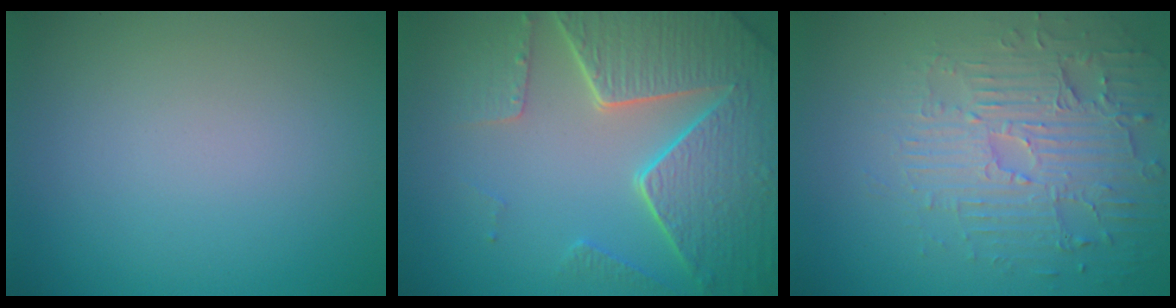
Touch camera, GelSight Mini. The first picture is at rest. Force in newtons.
{"total": 8.3, "press": 5.9, "slide": 5.8}
{"total": 4.6, "press": 4.1, "slide": 1.9}